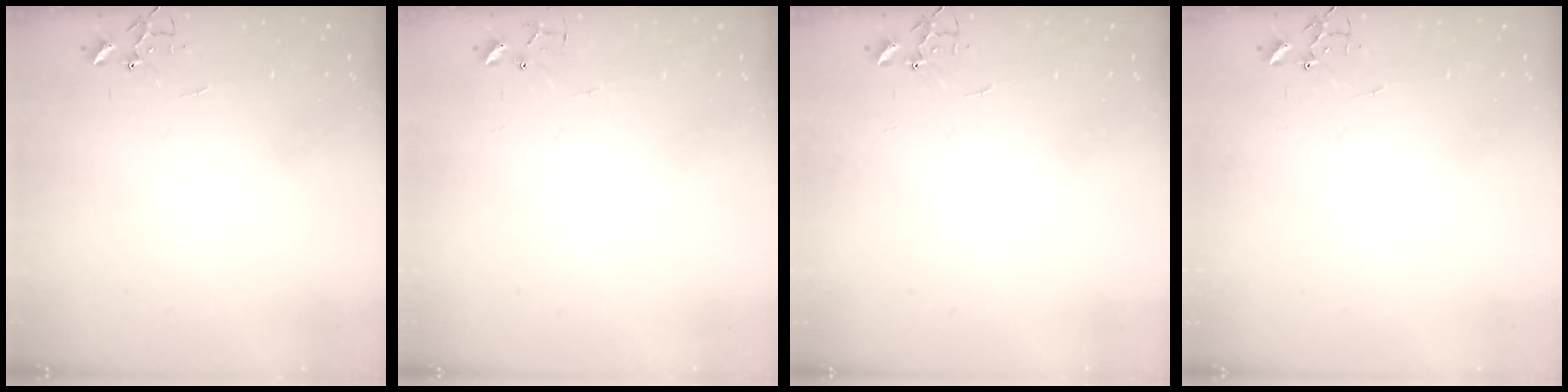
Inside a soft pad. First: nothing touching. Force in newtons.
{"total": 4.9, "press": 4.8, "slide": 0.4}
{"total": 0.0}
{"total": 0.0}